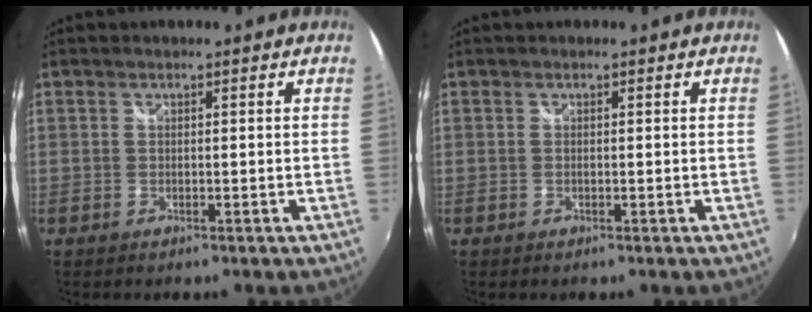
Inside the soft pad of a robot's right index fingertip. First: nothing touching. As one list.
[{"total": 0.0}]